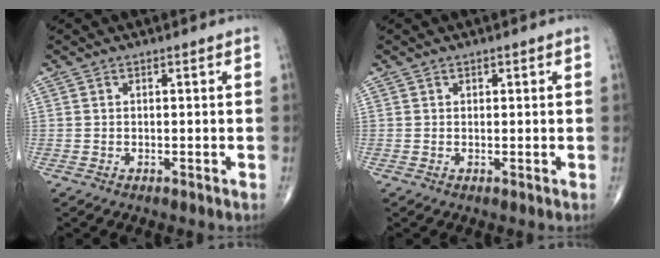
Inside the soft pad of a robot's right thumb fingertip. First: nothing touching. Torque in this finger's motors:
{"motor_torque": [0.00, -0.58, -0.41, -0.07, 0.01]}